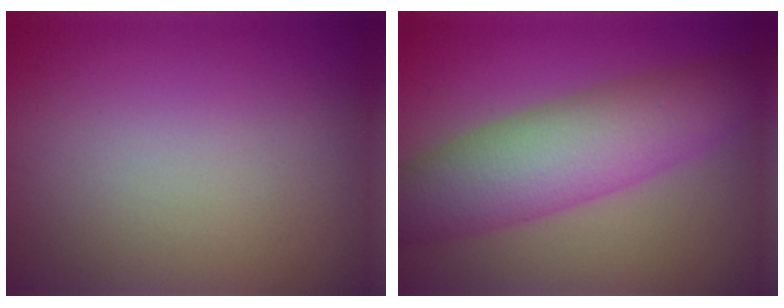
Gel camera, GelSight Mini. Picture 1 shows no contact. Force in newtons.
{"total": 8.1, "press": 8.1, "slide": 0.2}